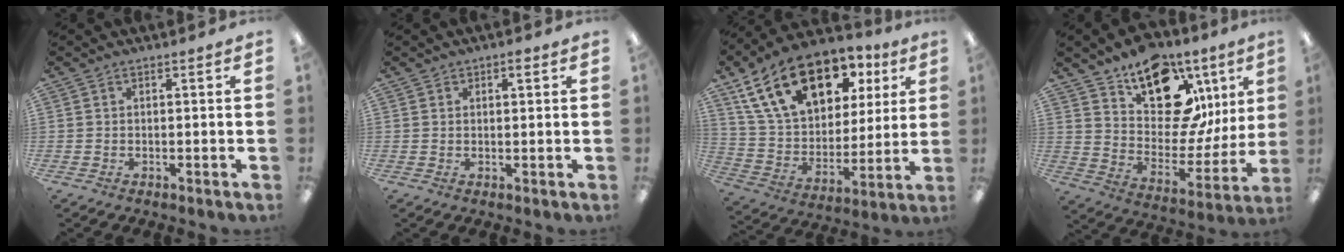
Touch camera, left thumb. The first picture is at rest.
{"total": 1.6, "force": [1.1, 0.9, 0.9], "torque": [-0.010, 0.000, 0.017]}
{"total": 21.9, "force": [12.0, 13.3, 12.6], "torque": [-0.223, -0.044, 0.218]}
{"total": 18.9, "force": [12.1, 10.1, 10.3], "torque": [-0.153, -0.084, 0.215]}